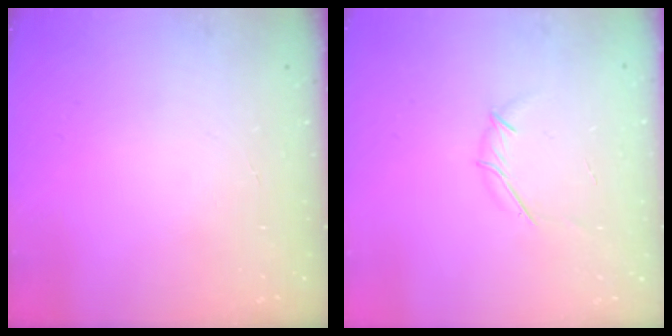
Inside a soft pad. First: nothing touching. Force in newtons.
{"total": 3.8, "press": 3.7, "slide": 1.0}